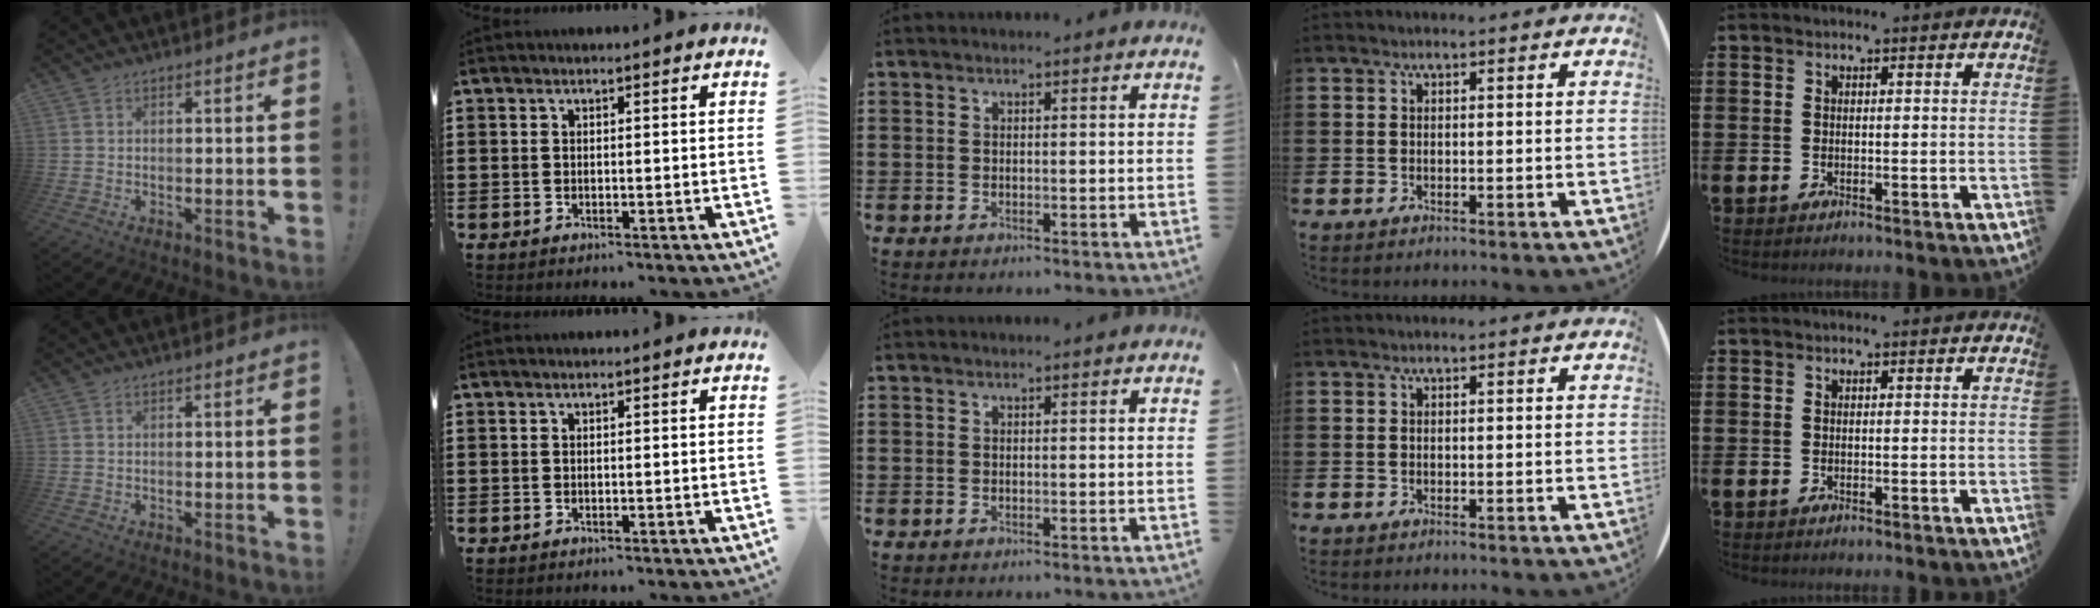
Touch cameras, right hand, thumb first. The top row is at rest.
{}